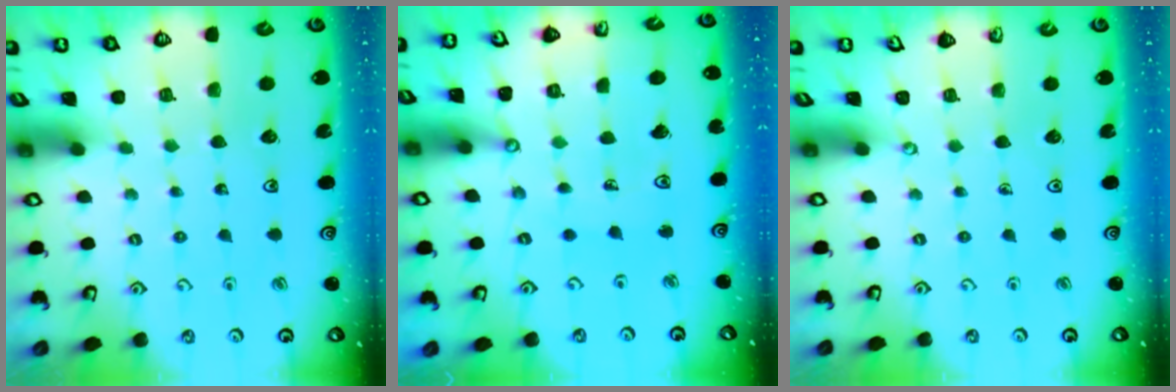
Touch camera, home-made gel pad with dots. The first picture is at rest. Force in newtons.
{"total": 11.1, "press": 11.0, "slide": 1.3}
{"total": 0.0}